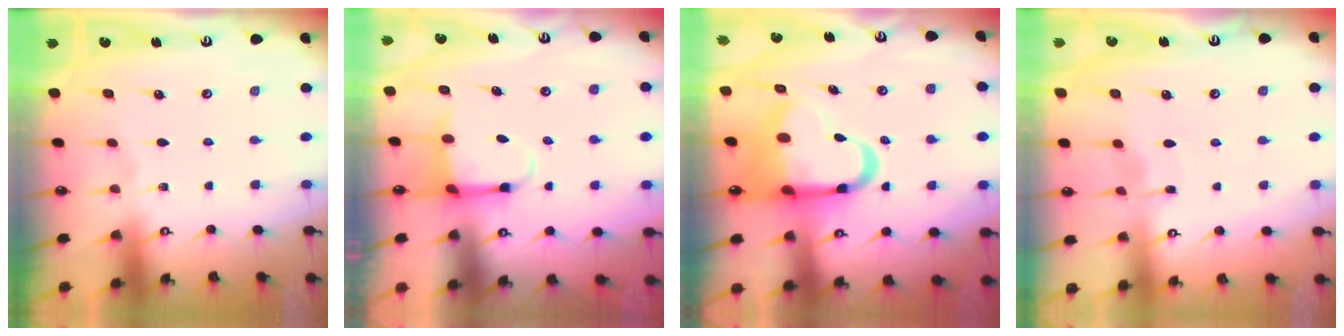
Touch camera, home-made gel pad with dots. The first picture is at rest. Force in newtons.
{"total": 3.8, "press": 3.7, "slide": 1.1}
{"total": 13.6, "press": 13.2, "slide": 3.2}
{"total": 4.0, "press": 3.9, "slide": 0.5}